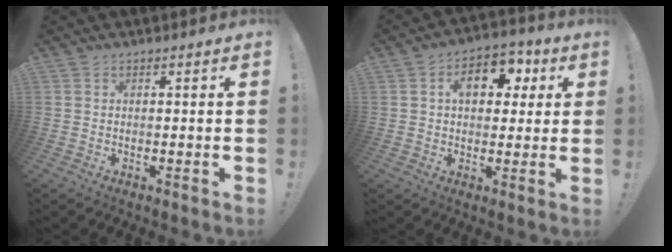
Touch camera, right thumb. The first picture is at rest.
{"total": 11.3, "force": [3.2, 7.4, 8.0], "torque": [-0.104, 0.004, 0.053]}